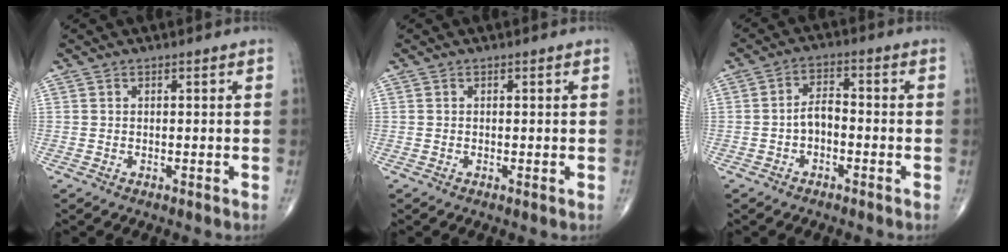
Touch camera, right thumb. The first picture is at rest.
{"total": 0.0}
{"total": 4.2, "force": [-1.3, 2.6, 3.1], "torque": [-0.047, 0.023, -0.031]}